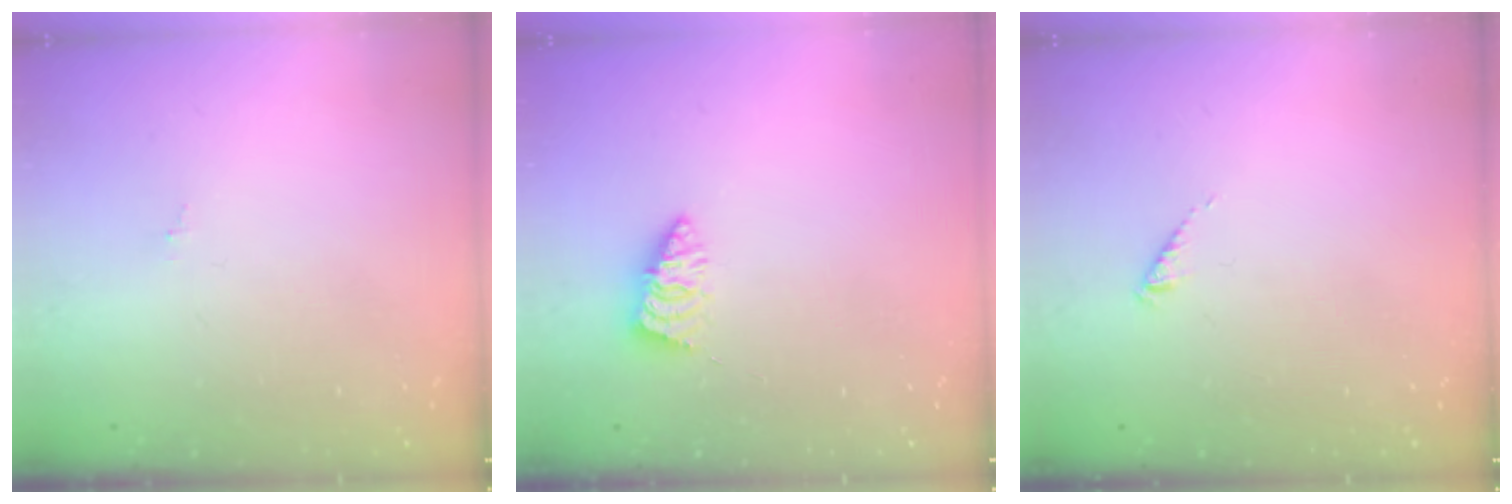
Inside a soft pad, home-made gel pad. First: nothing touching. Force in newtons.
{"total": 2.0, "press": 2.0, "slide": 0.2}
{"total": 1.0, "press": 1.0, "slide": 0.3}